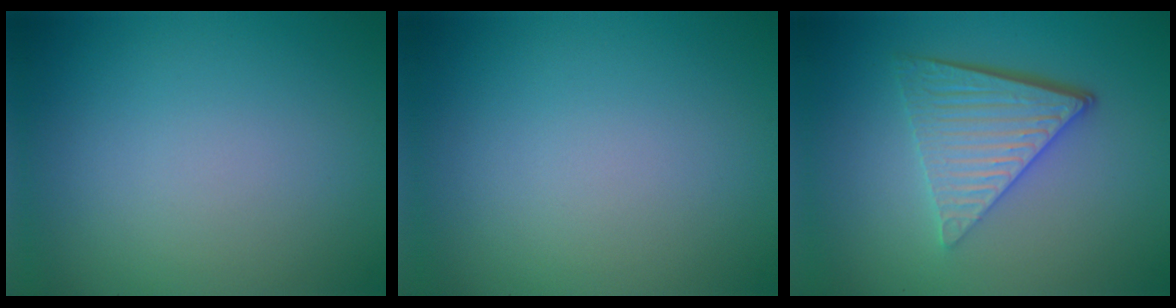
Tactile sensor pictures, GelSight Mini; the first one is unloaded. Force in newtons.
{"total": 0.0}
{"total": 5.7, "press": 4.0, "slide": 4.1}